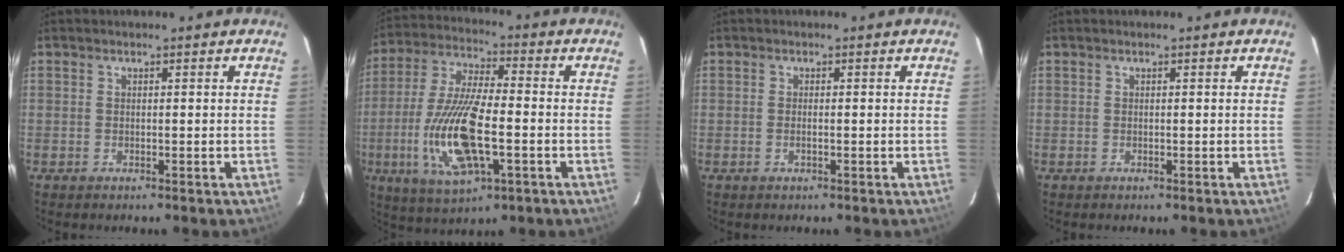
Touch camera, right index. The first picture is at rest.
{"total": 17.0, "force": [-4.3, 5.8, 15.5], "torque": [-0.328, -0.012, -0.081]}
{"total": 0.9, "force": [-0.3, 0.1, 0.9], "torque": [-0.018, 0.001, -0.006]}
{"total": 0.0}